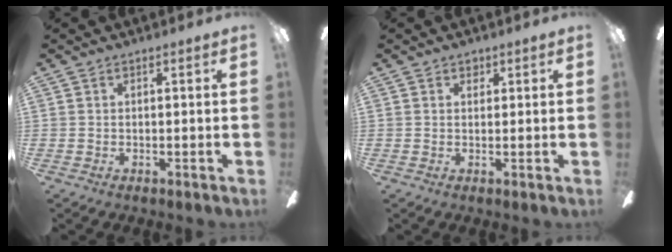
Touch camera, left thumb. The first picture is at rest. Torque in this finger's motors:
{"motor_torque": [0.56, 0.04, 0.31, 0.04, 0.00]}